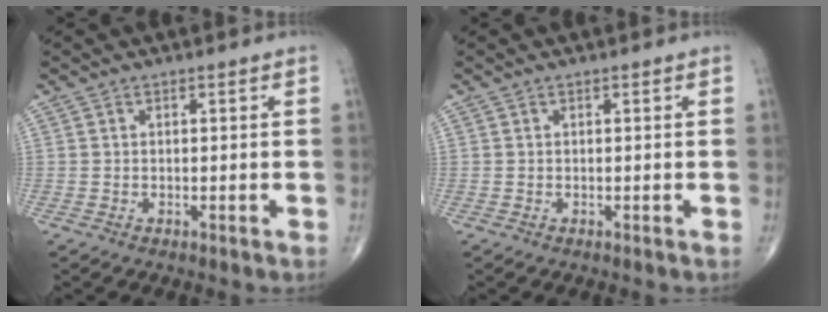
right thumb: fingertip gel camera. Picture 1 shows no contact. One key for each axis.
{"total": 0.0}